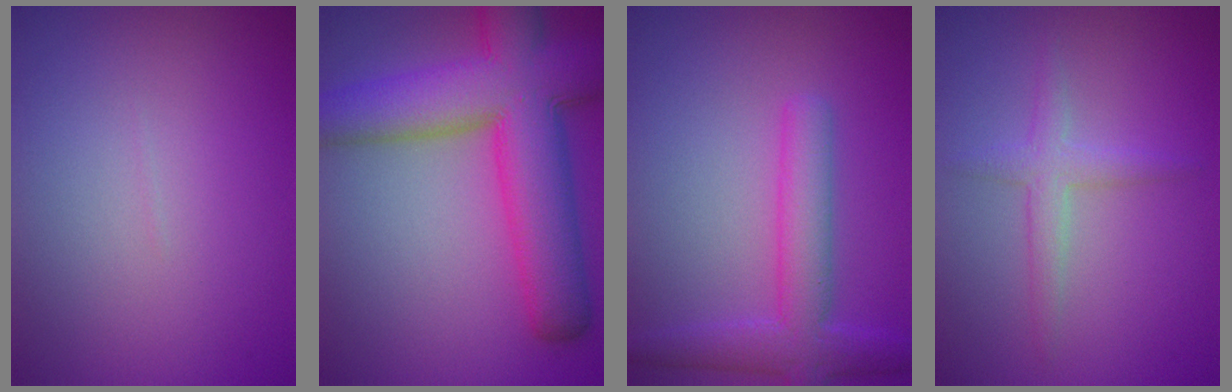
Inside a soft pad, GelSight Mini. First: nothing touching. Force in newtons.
{"total": 11.8, "press": 11.7, "slide": 0.5}
{"total": 4.6, "press": 4.6, "slide": 0.2}
{"total": 2.2, "press": 2.2, "slide": 0.1}